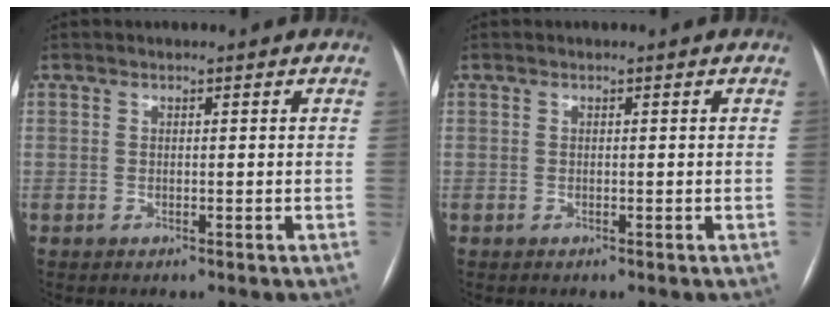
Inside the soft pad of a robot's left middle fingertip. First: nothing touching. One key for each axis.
{"total": 0.0}